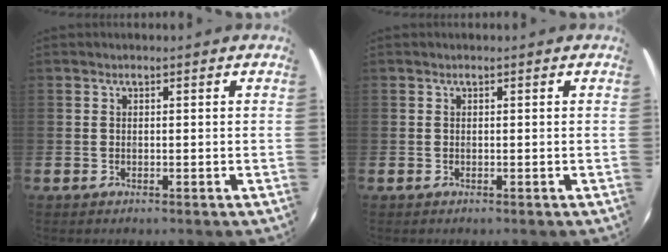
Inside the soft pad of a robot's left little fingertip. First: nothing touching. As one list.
[{"total": 0.0}]